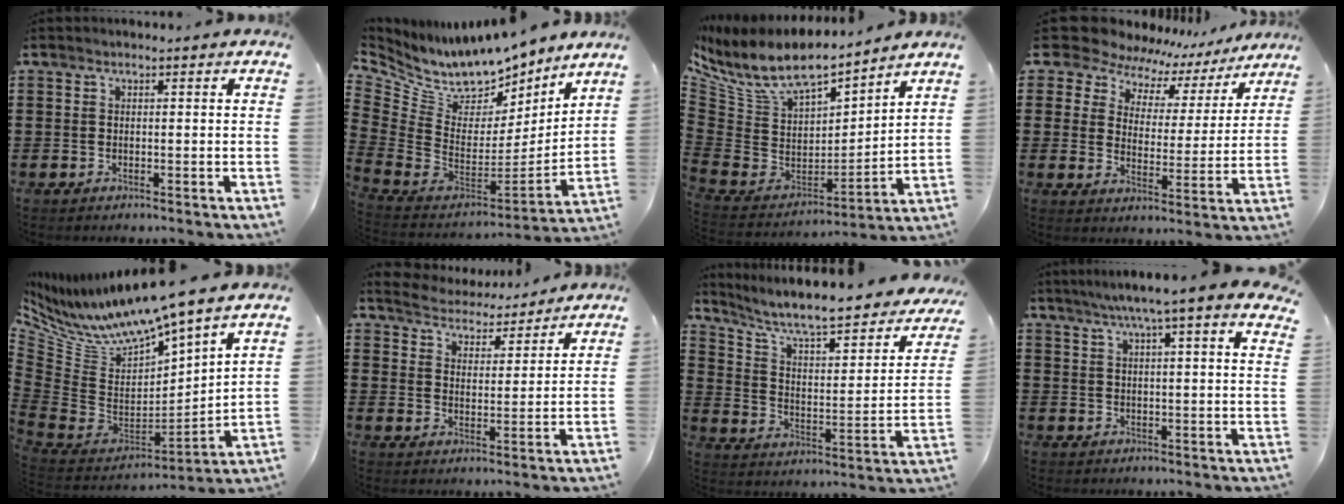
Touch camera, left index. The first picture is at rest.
{"total": 8.3, "force": [7.4, 3.6, 1.2], "torque": [-0.084, -0.077, 0.130]}
{"total": 9.0, "force": [7.2, 3.0, 4.6], "torque": [-0.122, -0.056, 0.126]}
{"total": 8.0, "force": [7.0, 3.5, 1.2], "torque": [-0.062, -0.043, 0.123]}
{"total": 9.5, "force": [8.7, 1.0, 3.5], "torque": [-0.108, -0.075, 0.148]}
{"total": 4.4, "force": [4.4, 0.2, -0.5], "torque": [-0.017, -0.033, 0.073]}
{"total": 7.5, "force": [6.5, 1.0, 3.7], "torque": [-0.092, -0.055, 0.104]}
{"total": 5.3, "force": [4.4, 0.0, 3.0], "torque": [-0.071, -0.010, 0.076]}